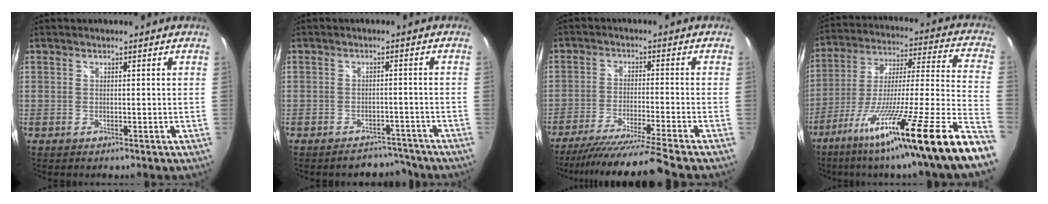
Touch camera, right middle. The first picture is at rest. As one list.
[{"total": 5.7, "force": [-5.2, 2.2, 0.4], "torque": [-0.007, 0.010, -0.068]}, {"total": 14.0, "force": [-12.2, -2.9, 6.2], "torque": [-0.130, -0.032, -0.207]}, {"total": 28.9, "force": [-19.0, -2.3, 21.6], "torque": [-0.320, -0.073, -0.307]}]